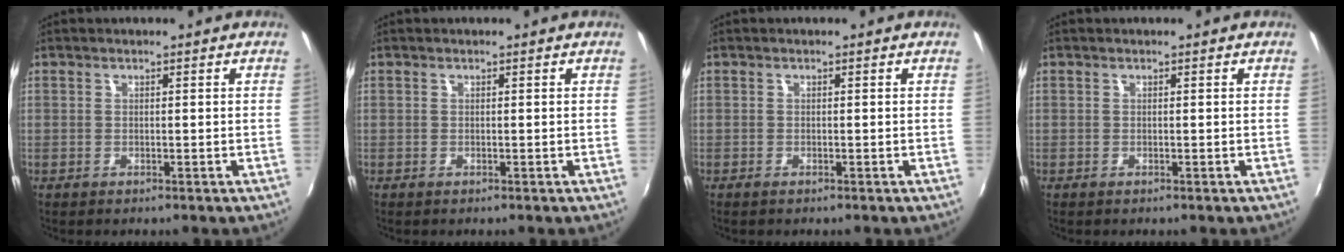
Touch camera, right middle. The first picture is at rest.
{"total": 0.0}
{"total": 0.6, "force": [-0.5, 0.2, 0.3], "torque": [-0.007, -0.003, -0.010]}
{"total": 0.0}